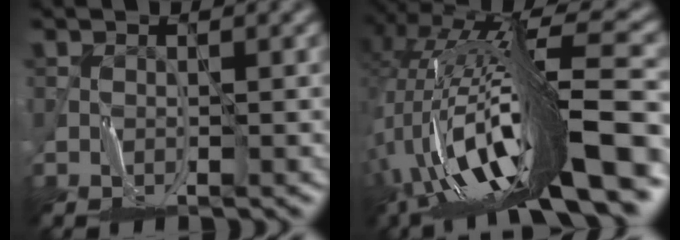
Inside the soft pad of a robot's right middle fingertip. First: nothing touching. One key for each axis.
{"total": 15.9, "fx": -5.6, "fy": 3.6, "fz": 14.4, "tx": -0.267, "ty": 0.040, "tz": -0.105}